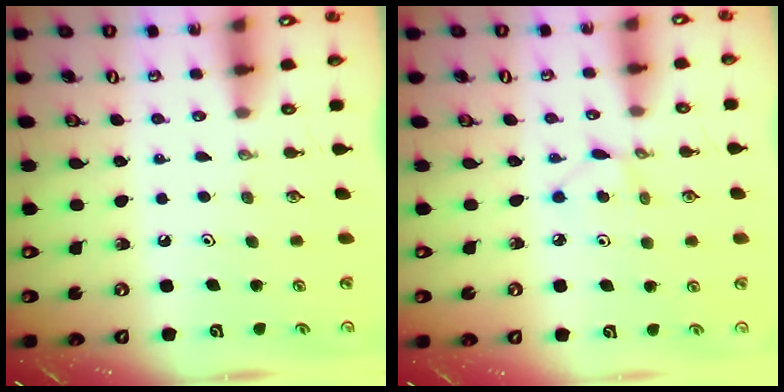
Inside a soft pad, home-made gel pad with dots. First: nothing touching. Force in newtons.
{"total": 2.1, "press": 2.1, "slide": 0.3}